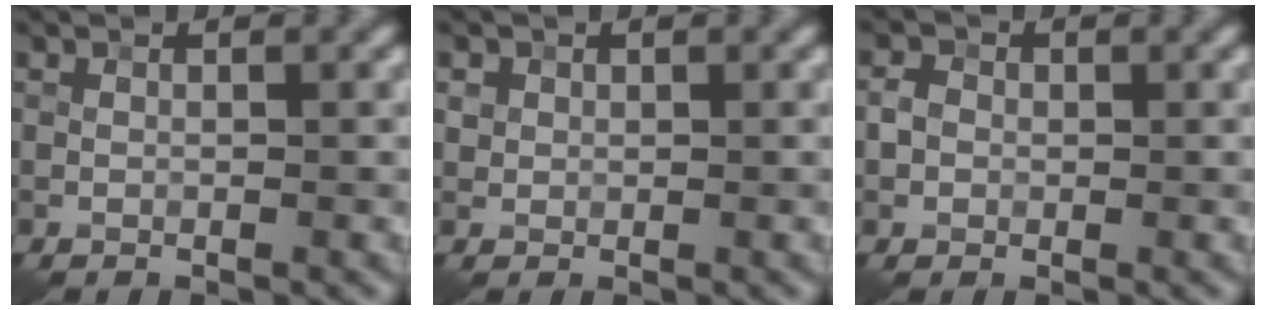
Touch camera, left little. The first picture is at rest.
{"total": 0.9, "force": [0.3, 0.9, 0.1], "torque": [0.003, -0.003, 0.006]}
{"total": 1.5, "force": [0.0, 1.4, 0.6], "torque": [-0.007, 0.001, -0.005]}